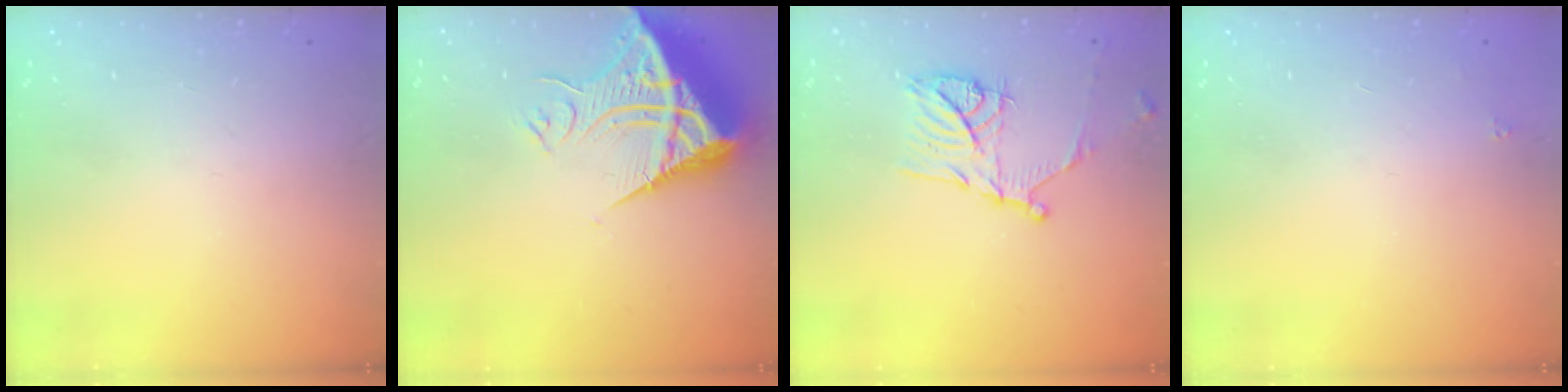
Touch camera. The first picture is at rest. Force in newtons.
{"total": 13.2, "press": 13.1, "slide": 1.2}
{"total": 13.8, "press": 13.7, "slide": 0.8}
{"total": 1.6, "press": 1.5, "slide": 0.2}